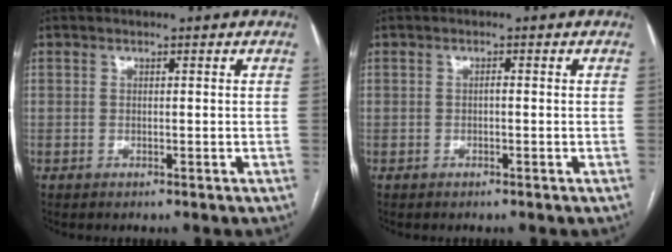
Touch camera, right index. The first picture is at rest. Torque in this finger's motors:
{"motor_torque": [0.14, 0.01, 0.07, 0.02]}